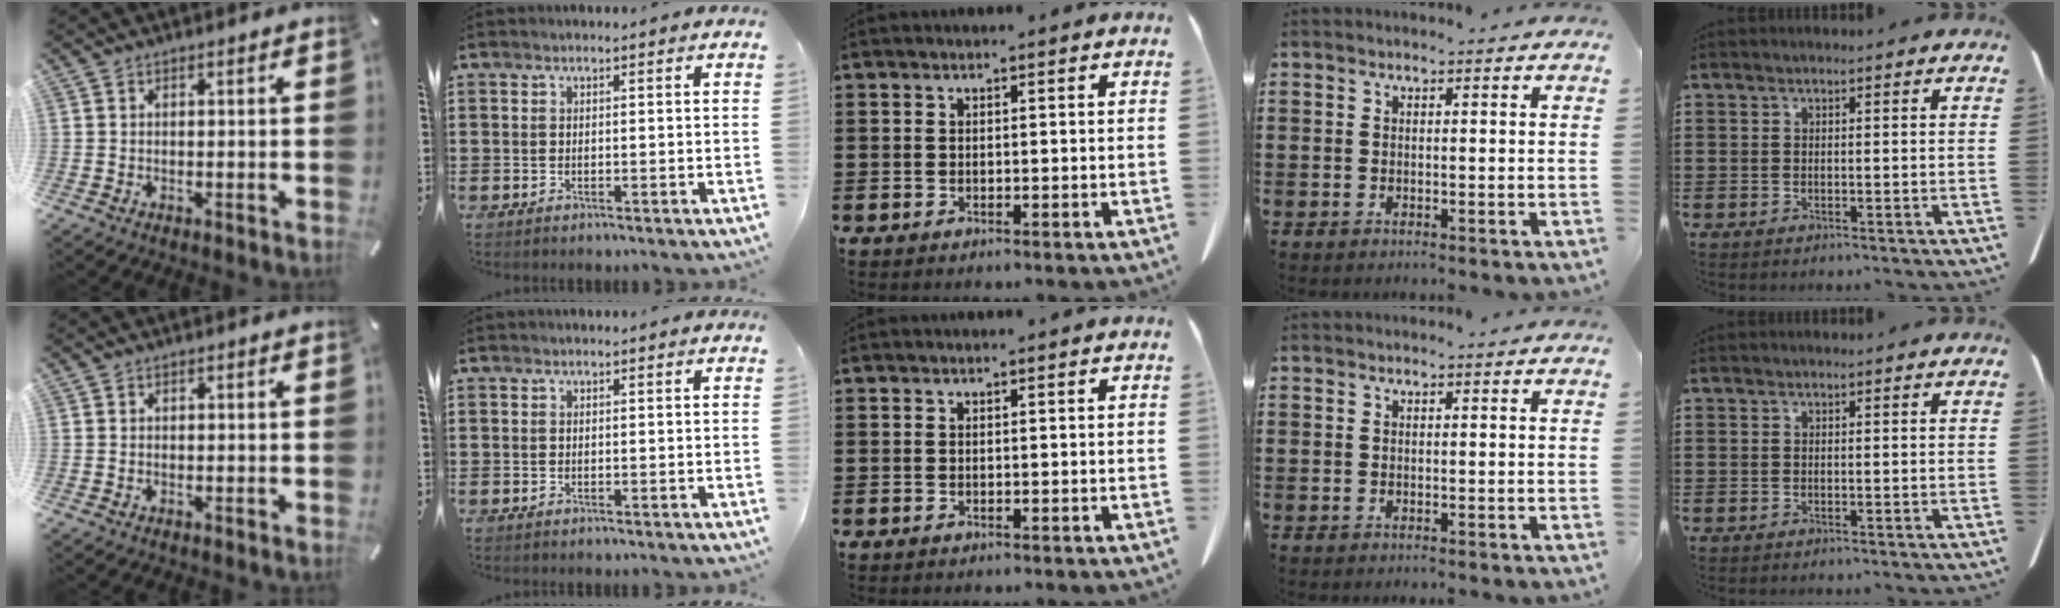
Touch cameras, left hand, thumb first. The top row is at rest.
{}